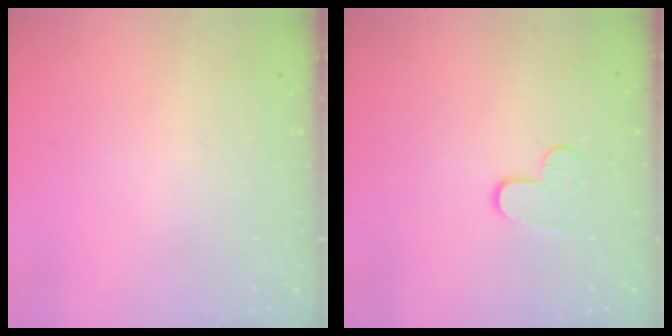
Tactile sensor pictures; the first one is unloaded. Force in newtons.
{"total": 7.4, "press": 7.4, "slide": 0.7}